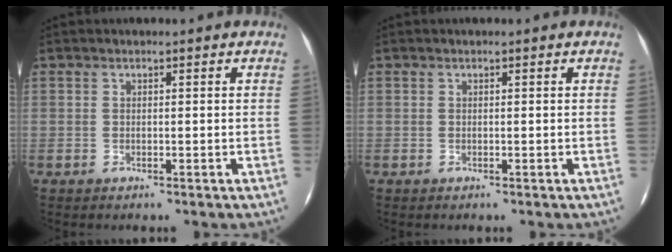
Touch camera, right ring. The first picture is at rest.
{"total": 0.0}